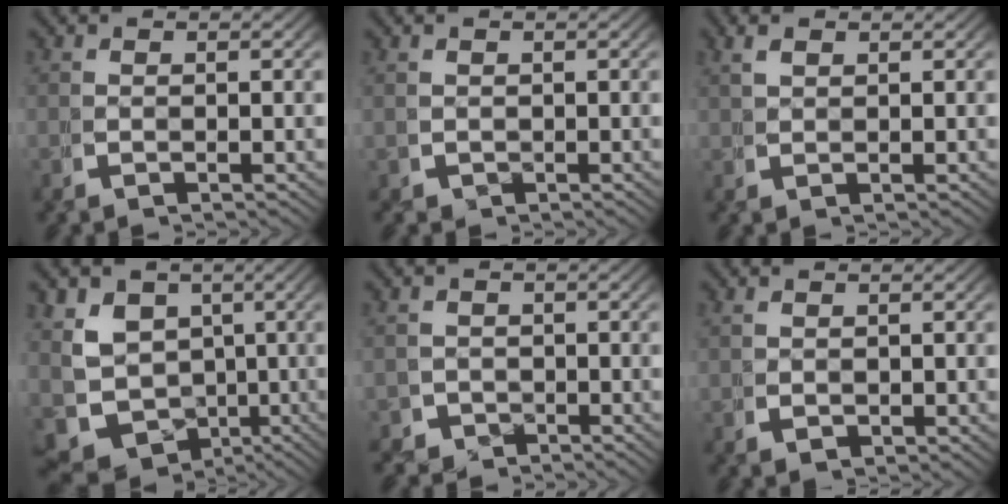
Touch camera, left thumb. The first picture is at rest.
{"total": 1.1, "force": [-0.1, 1.1, 0.2], "torque": [-0.001, -0.011, 0.005]}
{"total": 1.5, "force": [1.4, 0.1, 0.5], "torque": [-0.007, 0.005, 0.033]}
{"total": 12.0, "force": [-2.7, 9.9, 6.1], "torque": [-0.143, -0.065, -0.029]}
{"total": 2.1, "force": [-1.6, 1.4, 0.0], "torque": [0.016, -0.014, -0.026]}
{"total": 1.3, "force": [0.3, 0.8, 1.0], "torque": [-0.021, -0.007, 0.018]}